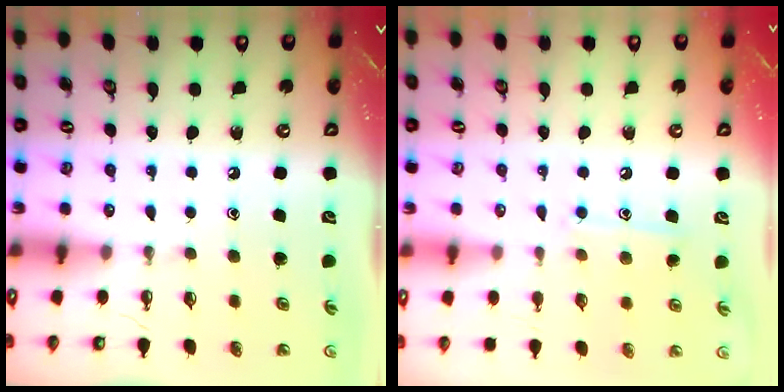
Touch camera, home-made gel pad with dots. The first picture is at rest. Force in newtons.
{"total": 8.3, "press": 8.2, "slide": 0.6}